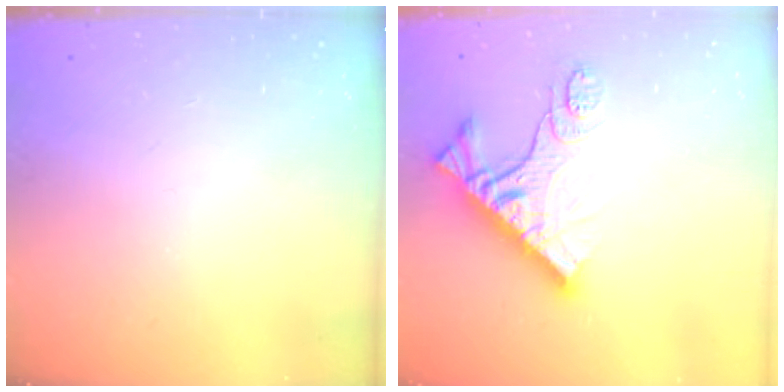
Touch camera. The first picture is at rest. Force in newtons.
{"total": 12.7, "press": 12.7, "slide": 1.2}